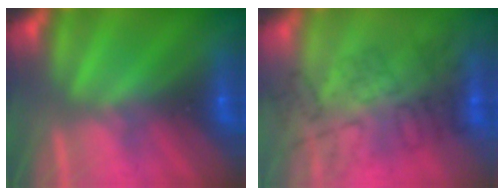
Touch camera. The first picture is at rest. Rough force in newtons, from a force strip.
{"total": 4.6}